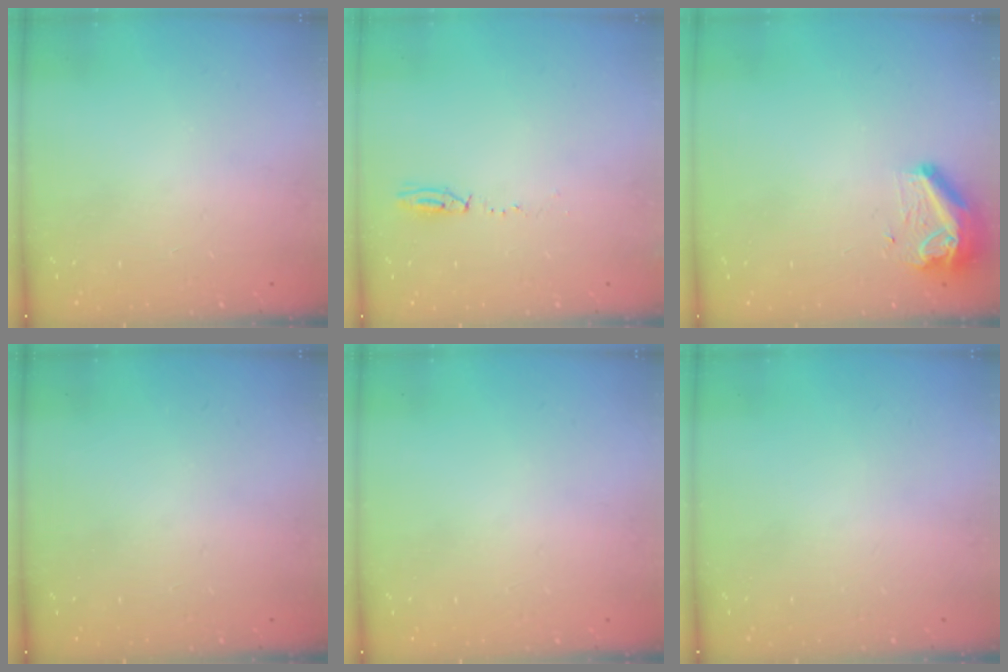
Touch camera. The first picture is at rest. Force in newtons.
{"total": 3.9, "press": 3.8, "slide": 0.9}
{"total": 9.3, "press": 9.2, "slide": 1.6}
{"total": 0.0}
{"total": 0.0}
{"total": 0.0}